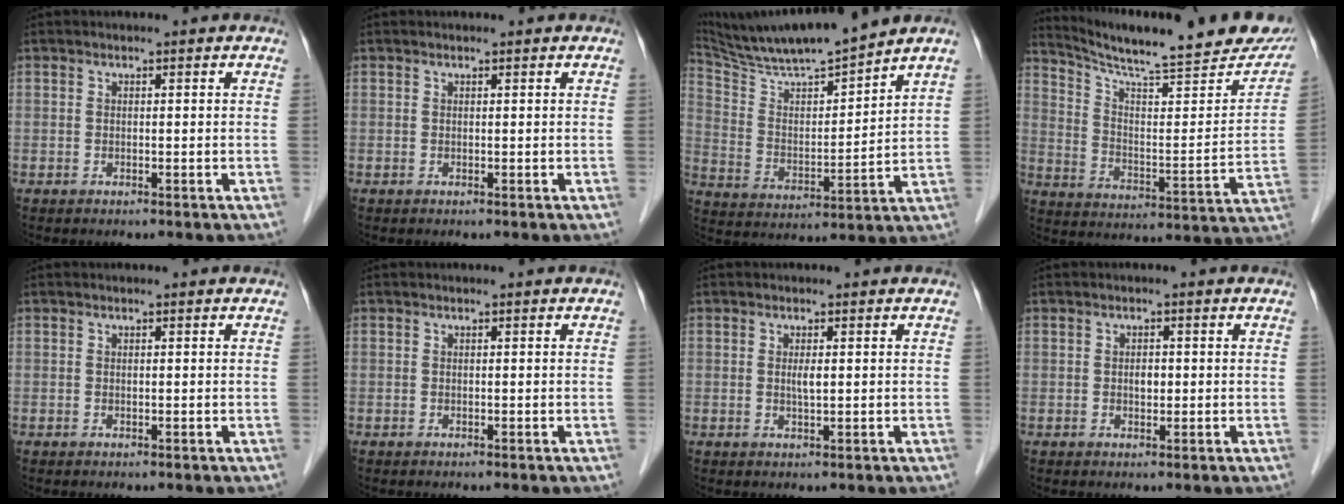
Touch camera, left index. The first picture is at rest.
{"total": 0.0}
{"total": 14.2, "force": [13.1, -0.7, 5.5], "torque": [-0.110, -0.001, 0.237]}
{"total": 24.8, "force": [21.6, 3.1, 11.9], "torque": [-0.180, -0.049, 0.292]}
{"total": 0.0}
{"total": 0.0}
{"total": 1.4, "force": [0.1, 0.2, 1.4], "torque": [-0.028, -0.005, 0.000]}
{"total": 1.4, "force": [-0.2, 0.9, 1.1], "torque": [-0.018, -0.002, -0.004]}